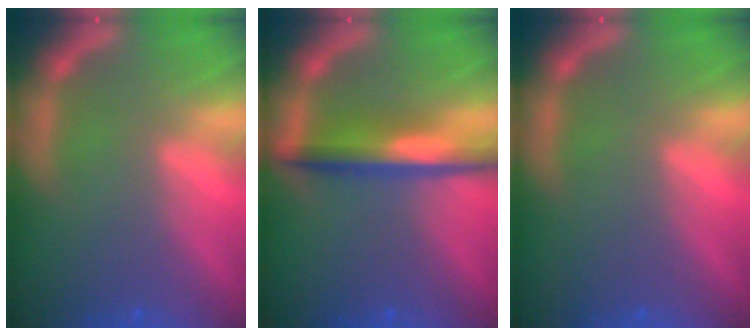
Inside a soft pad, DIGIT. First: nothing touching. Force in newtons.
{"total": 5.0}
{"total": 0.0}